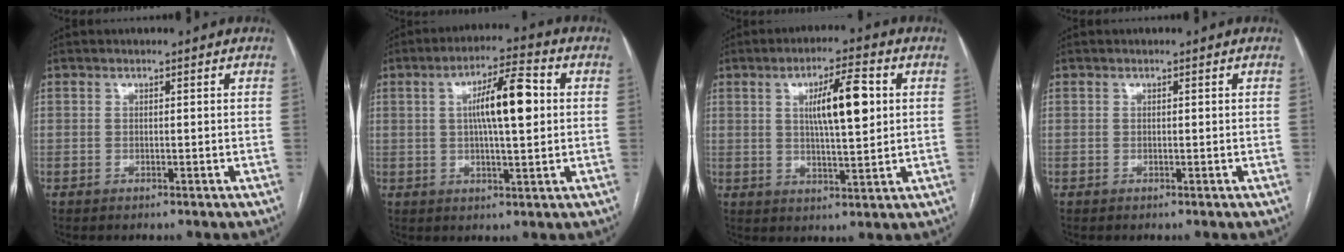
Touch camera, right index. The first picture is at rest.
{"total": 9.8, "force": [1.5, 1.7, 9.5], "torque": [-0.165, 0.017, 0.023]}
{"total": 9.2, "force": [2.2, 1.6, 8.8], "torque": [-0.148, 0.008, 0.038]}
{"total": 0.0}